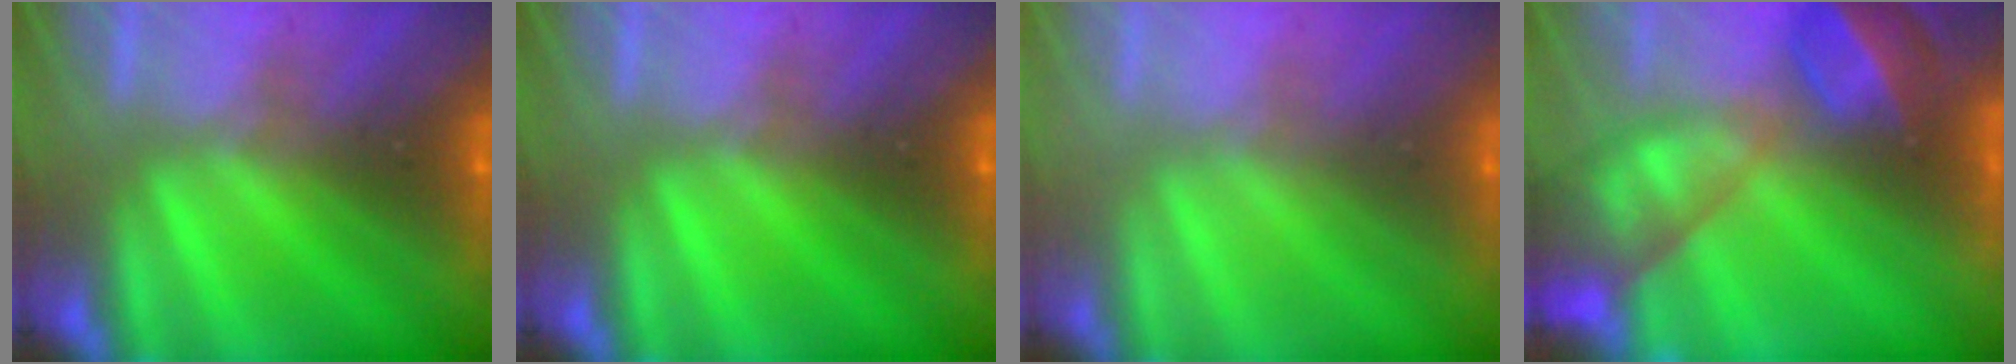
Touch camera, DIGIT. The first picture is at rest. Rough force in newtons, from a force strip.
{"total": 0.0}
{"total": 2.6}
{"total": 7.8}